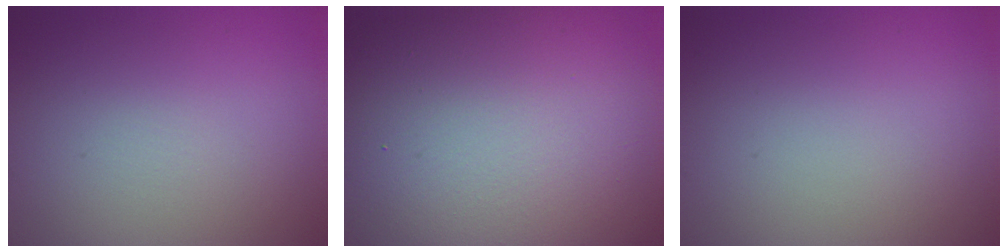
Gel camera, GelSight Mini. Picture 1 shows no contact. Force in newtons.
{"total": 16.4, "press": 16.4, "slide": 0.9}
{"total": 0.0}